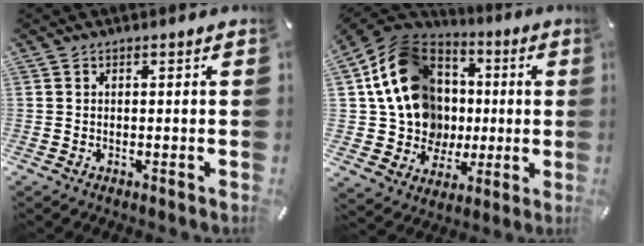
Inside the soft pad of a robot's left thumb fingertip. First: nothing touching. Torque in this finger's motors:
{"motor_torque": [2.51, 2.51, 2.06, -0.71, 0.69]}